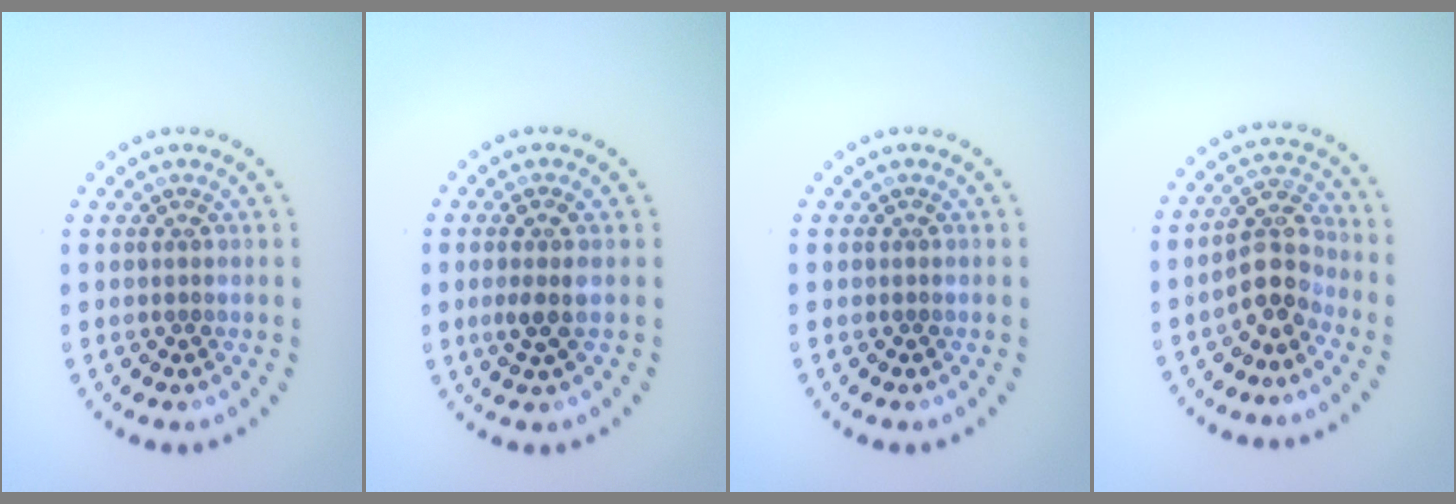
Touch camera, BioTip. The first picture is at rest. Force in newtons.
{"total": 2.0, "press": 1.7, "slide": 1.1}
{"total": 0.0}
{"total": 3.7, "press": 3.3, "slide": 1.6}